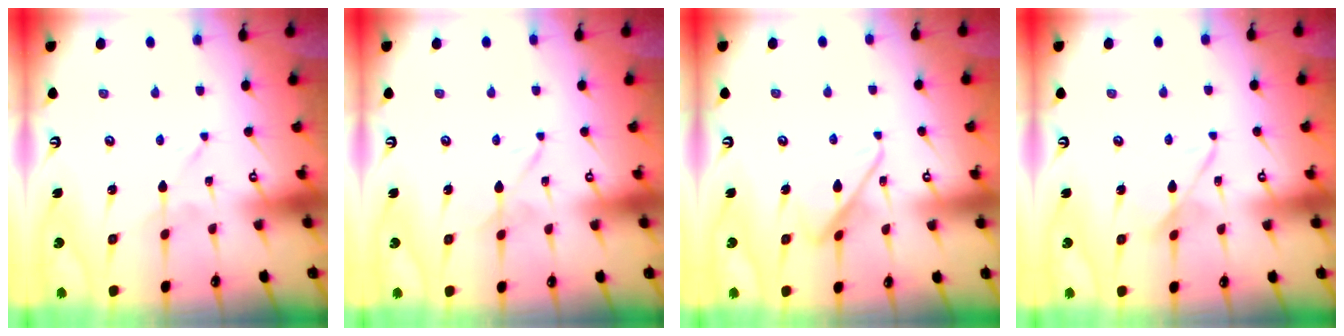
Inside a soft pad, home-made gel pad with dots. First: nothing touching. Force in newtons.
{"total": 1.6, "press": 1.6, "slide": 0.2}
{"total": 12.6, "press": 12.6, "slide": 1.1}
{"total": 5.6, "press": 5.5, "slide": 0.5}